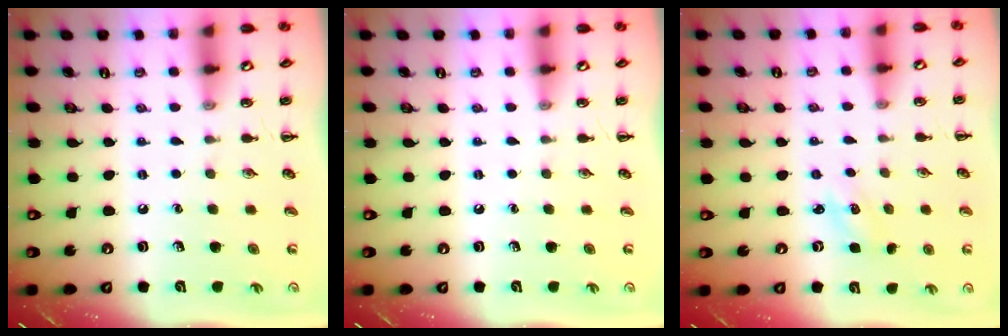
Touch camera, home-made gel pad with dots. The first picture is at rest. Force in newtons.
{"total": 0.0}
{"total": 2.1, "press": 2.0, "slide": 0.6}